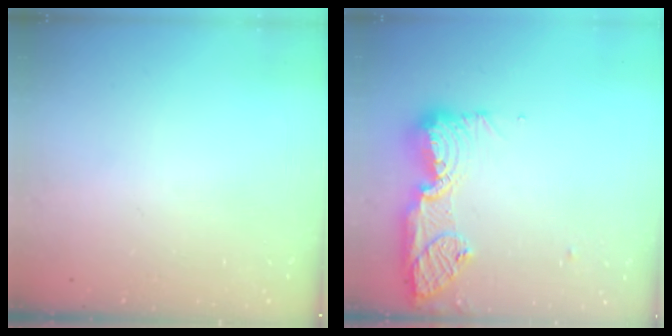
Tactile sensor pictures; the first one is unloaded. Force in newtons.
{"total": 17.6, "press": 16.5, "slide": 6.2}